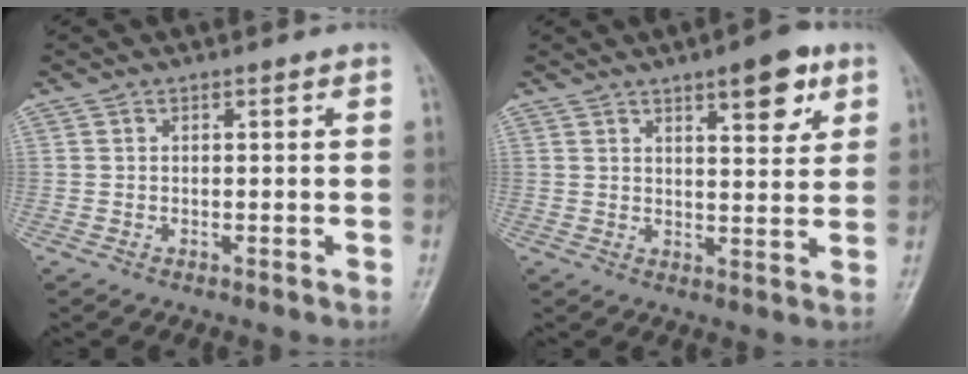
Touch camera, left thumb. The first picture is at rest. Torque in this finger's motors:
{"motor_torque": [0.27, 0.27, 0.12, -0.32, 0.10]}